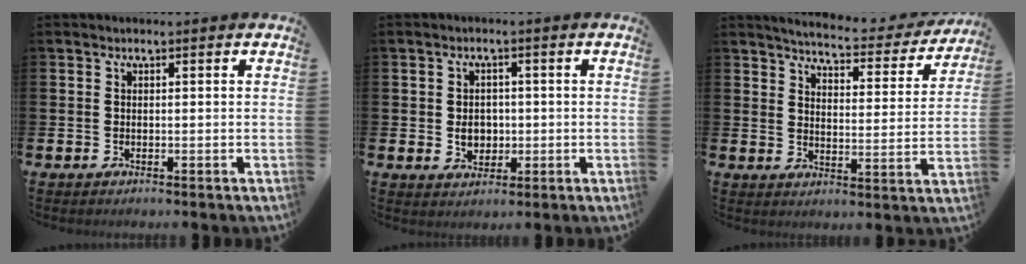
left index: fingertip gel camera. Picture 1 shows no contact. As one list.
[{"total": 3.1, "force": [-0.1, 2.6, 1.7], "torque": [-0.016, 0.000, -0.011]}, {"total": 4.8, "force": [4.5, 0.6, 1.3], "torque": [-0.044, -0.035, 0.072]}]